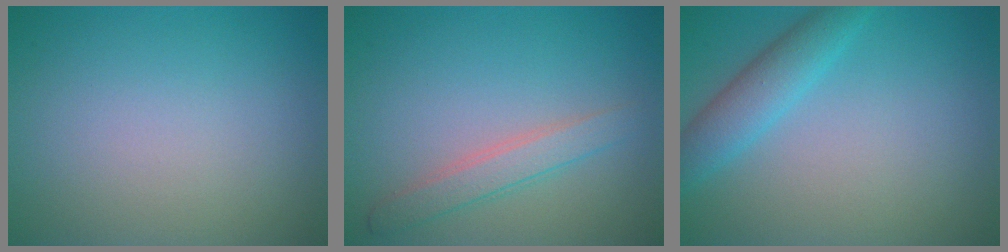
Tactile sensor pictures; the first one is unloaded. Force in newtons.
{"total": 2.3, "press": 2.3, "slide": 0.1}
{"total": 3.3, "press": 3.3, "slide": 0.1}